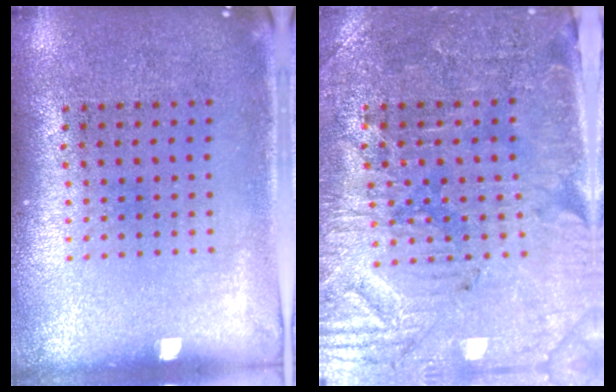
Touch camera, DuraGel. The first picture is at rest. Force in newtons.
{"total": 3.7, "press": 3.4, "slide": 1.5}